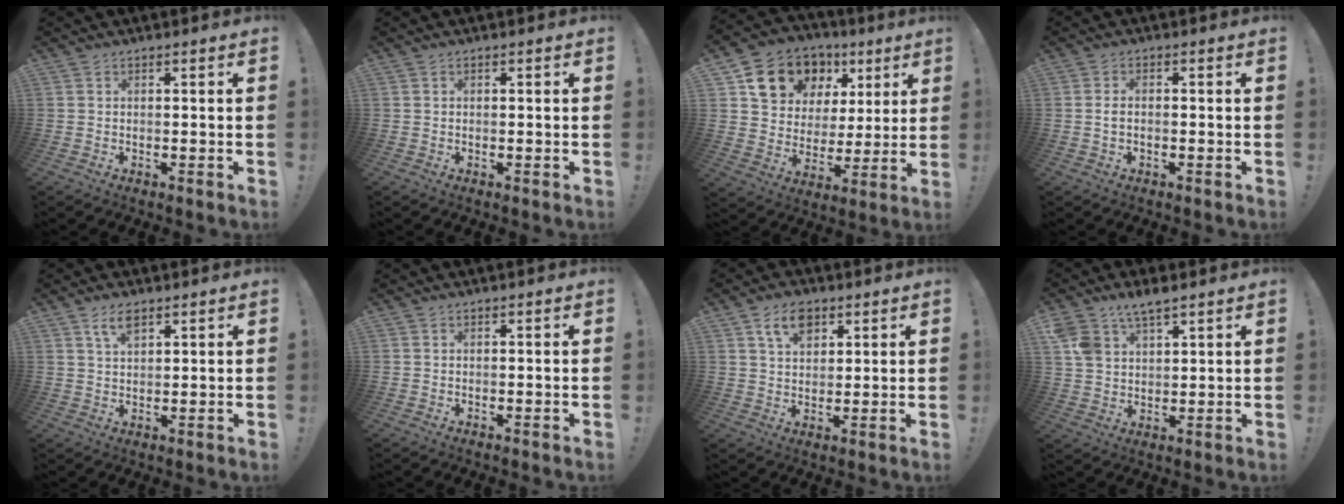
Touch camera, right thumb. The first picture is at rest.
{"total": 0.0}
{"total": 16.0, "force": [9.3, 11.4, 6.3], "torque": [-0.102, -0.048, 0.183]}
{"total": 1.8, "force": [-0.5, 1.0, 1.4], "torque": [-0.031, 0.007, -0.007]}
{"total": 4.8, "force": [3.1, 1.9, 3.2], "torque": [-0.054, -0.010, 0.054]}
{"total": 0.0}
{"total": 8.5, "force": [4.7, 5.3, 4.7], "torque": [-0.067, -0.012, 0.087]}
{"total": 7.4, "force": [5.2, 3.9, 3.6], "torque": [-0.058, -0.023, 0.099]}